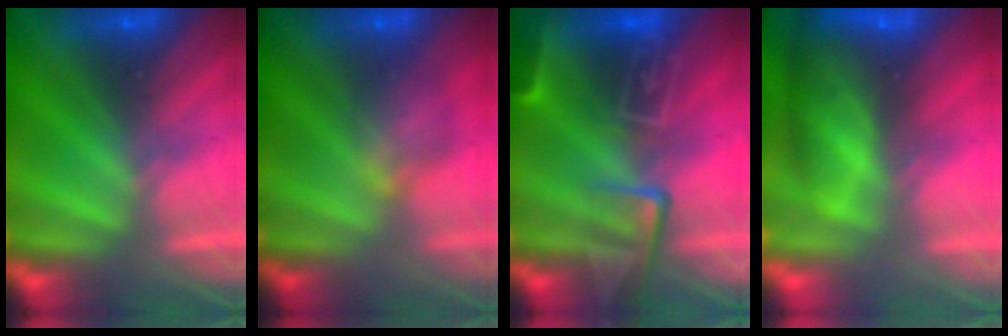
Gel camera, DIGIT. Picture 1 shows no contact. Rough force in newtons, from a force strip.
{"total": 8.2}
{"total": 8.8}
{"total": 7.8}